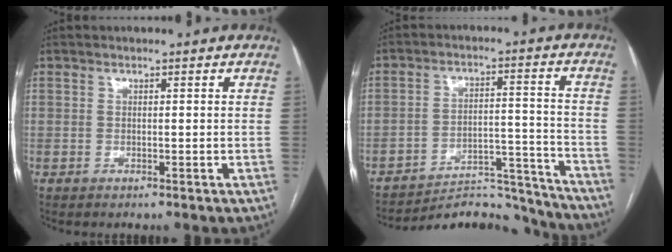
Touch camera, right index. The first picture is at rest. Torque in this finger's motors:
{"motor_torque": [-0.74, -0.37, -0.20, -0.05]}